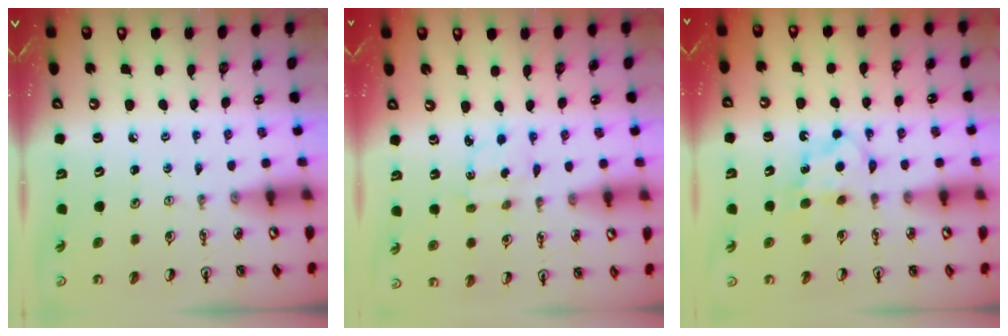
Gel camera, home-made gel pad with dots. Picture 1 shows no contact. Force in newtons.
{"total": 2.8, "press": 2.8, "slide": 0.5}
{"total": 6.3, "press": 6.3, "slide": 0.3}